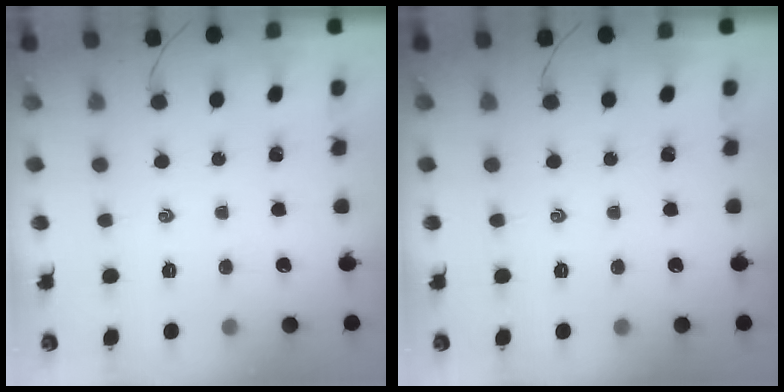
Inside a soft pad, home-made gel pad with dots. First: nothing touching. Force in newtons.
{"total": 0.0}